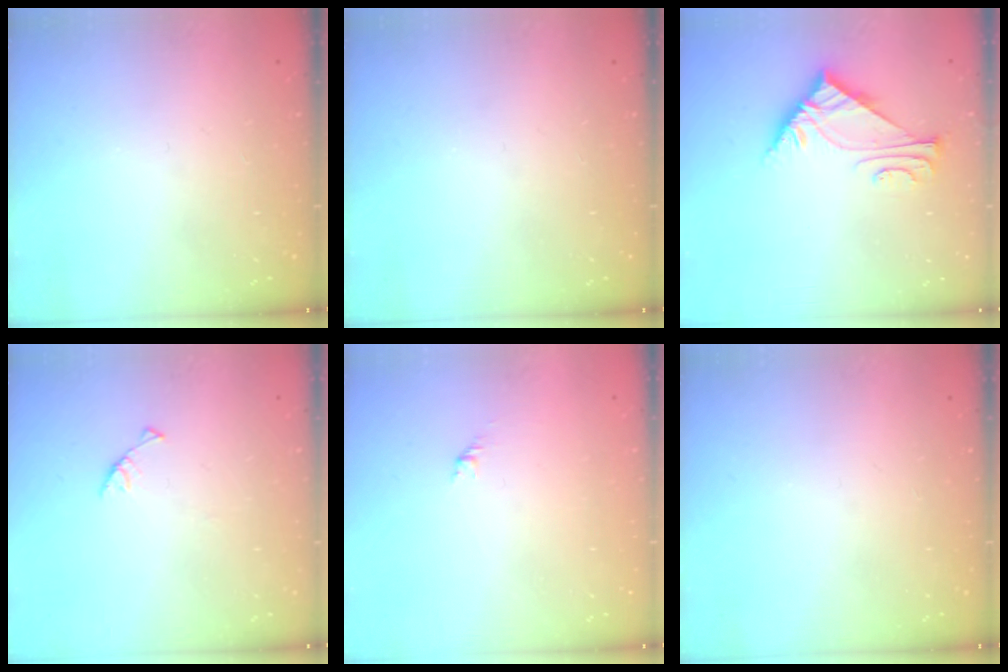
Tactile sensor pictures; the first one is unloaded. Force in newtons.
{"total": 0.0}
{"total": 6.4, "press": 6.4, "slide": 0.1}
{"total": 3.0, "press": 3.0, "slide": 0.3}
{"total": 1.7, "press": 1.6, "slide": 0.7}
{"total": 0.0}